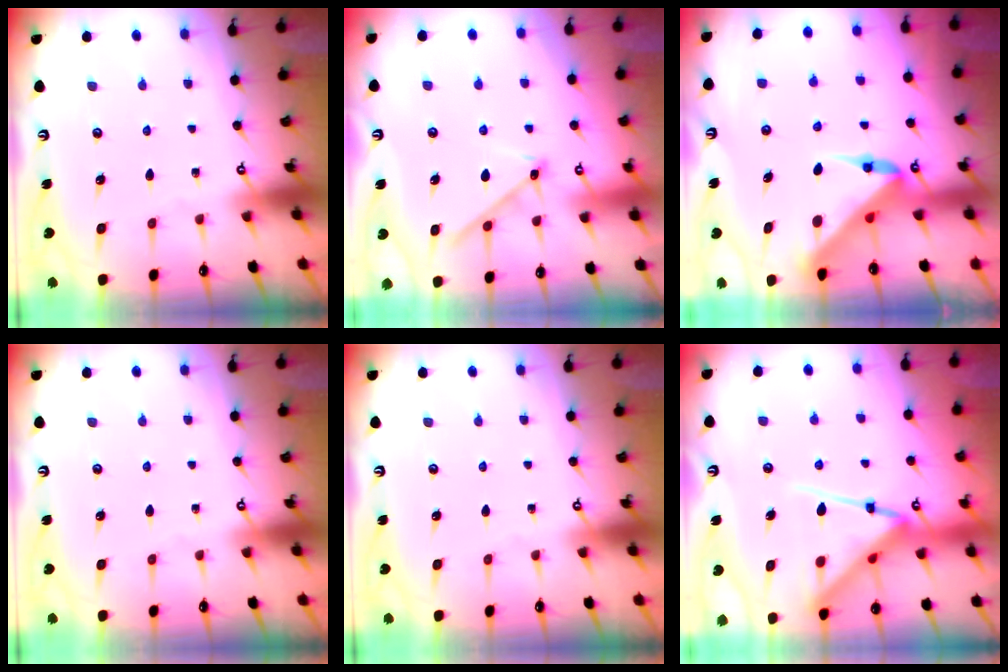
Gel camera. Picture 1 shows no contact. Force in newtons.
{"total": 8.0, "press": 8.0, "slide": 0.5}
{"total": 5.3, "press": 5.3, "slide": 0.4}
{"total": 0.0}
{"total": 0.0}
{"total": 14.9, "press": 14.8, "slide": 1.5}